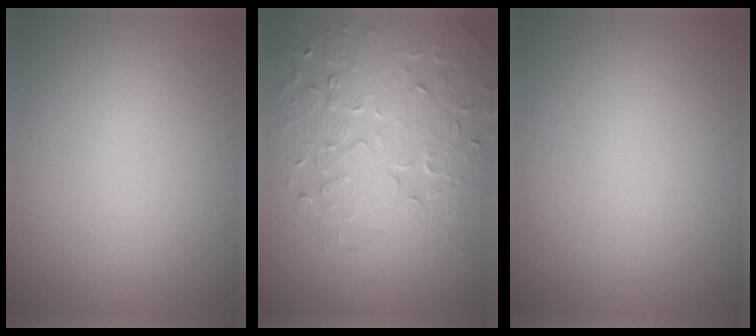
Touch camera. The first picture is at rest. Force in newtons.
{"total": 8.0, "press": 5.8, "slide": 5.5}
{"total": 0.0}